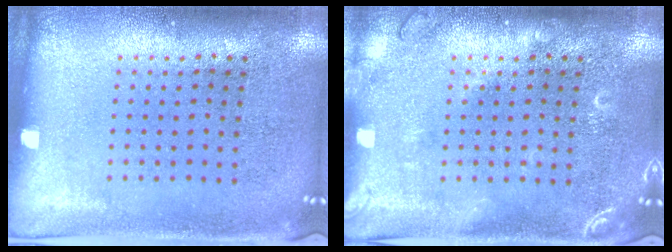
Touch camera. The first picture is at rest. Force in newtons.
{"total": 2.0, "press": 2.0, "slide": 0.3}